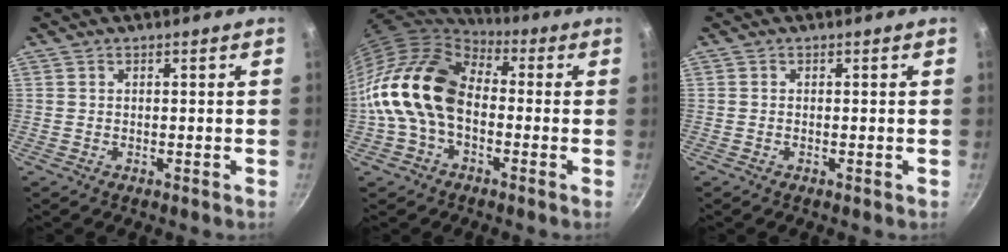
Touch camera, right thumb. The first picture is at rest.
{"total": 16.1, "force": [-1.4, 10.9, 11.8], "torque": [-0.193, 0.038, -0.044]}
{"total": 0.0}